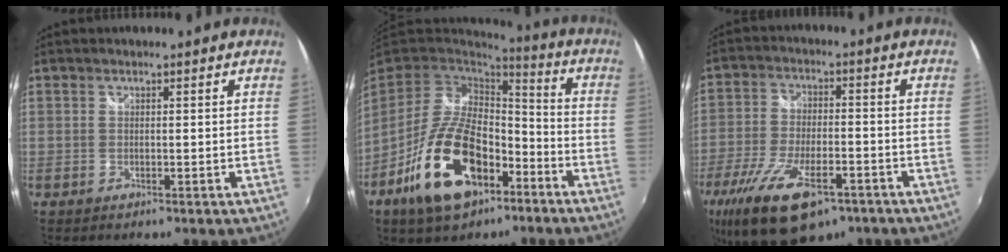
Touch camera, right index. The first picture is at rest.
{"total": 19.5, "force": [-9.5, 10.5, 13.4], "torque": [-0.274, -0.003, -0.155]}
{"total": 18.4, "force": [-11.3, 7.3, 12.5], "torque": [-0.261, -0.049, -0.190]}